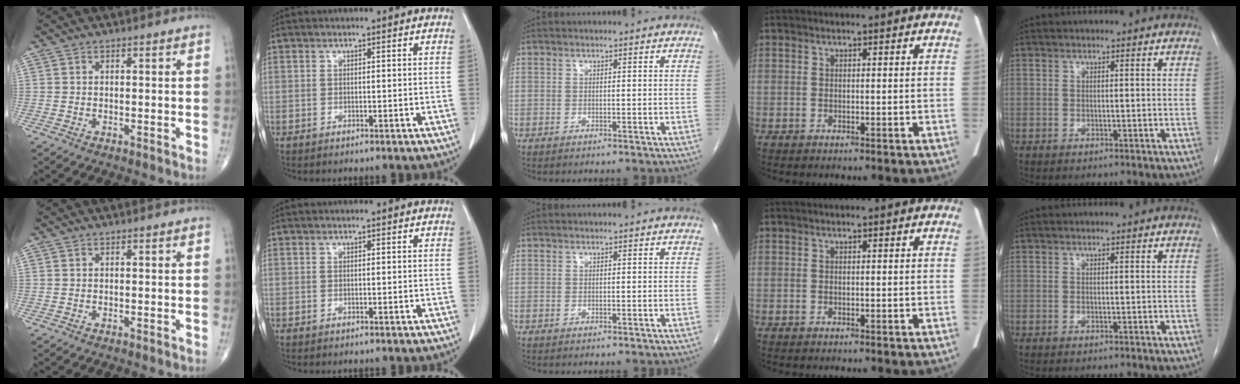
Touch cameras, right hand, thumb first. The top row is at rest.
{}